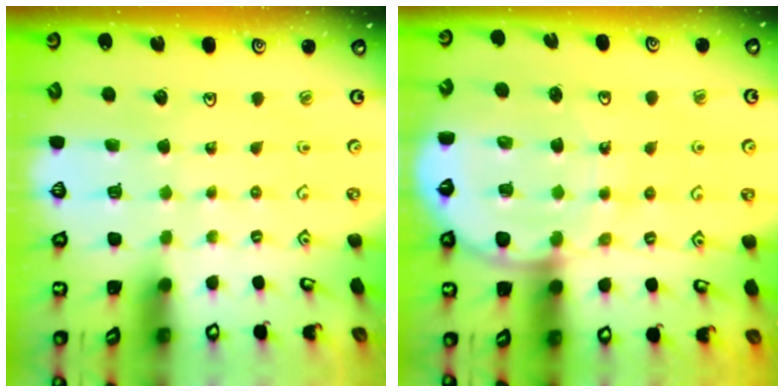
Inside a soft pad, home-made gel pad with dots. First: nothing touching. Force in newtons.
{"total": 10.8, "press": 10.4, "slide": 3.0}